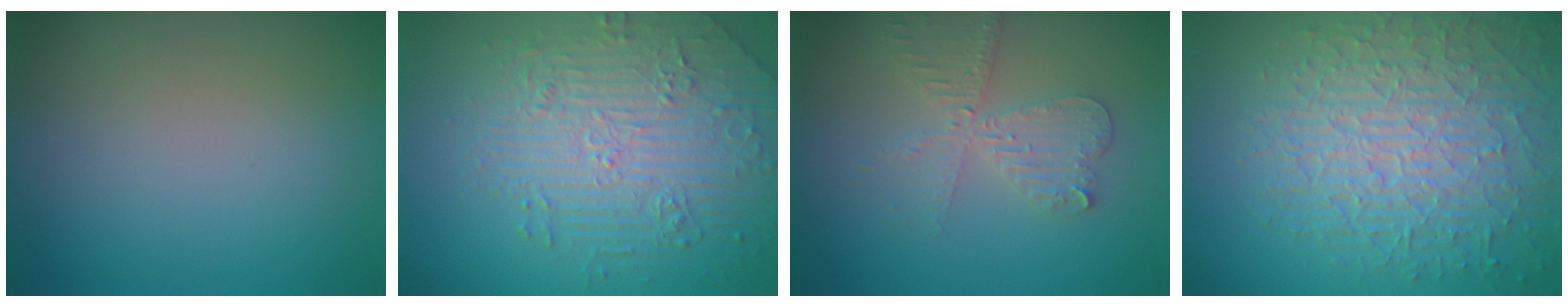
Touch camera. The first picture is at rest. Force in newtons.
{"total": 4.6, "press": 4.5, "slide": 0.5}
{"total": 4.0, "press": 3.4, "slide": 2.1}
{"total": 8.8, "press": 6.0, "slide": 6.4}